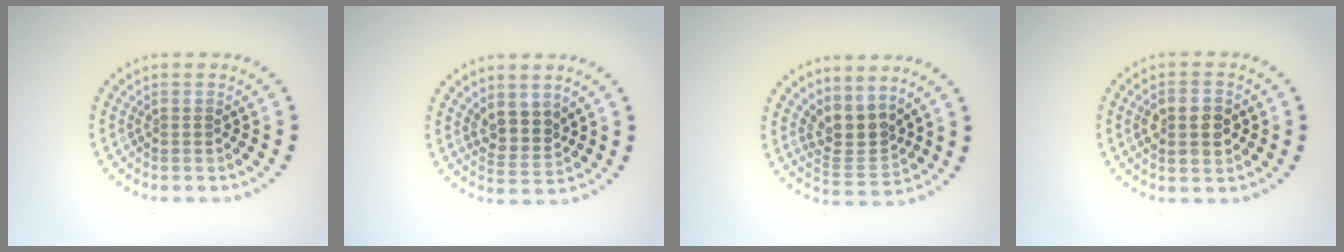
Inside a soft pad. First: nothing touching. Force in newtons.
{"total": 2.7, "press": 2.3, "slide": 1.4}
{"total": 3.2, "press": 2.4, "slide": 2.1}
{"total": 3.7, "press": 3.7, "slide": 0.1}